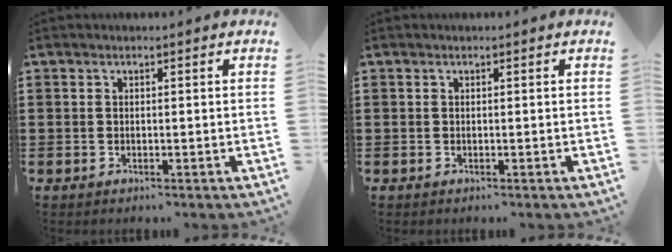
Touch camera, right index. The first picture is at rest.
{"total": 0.0}